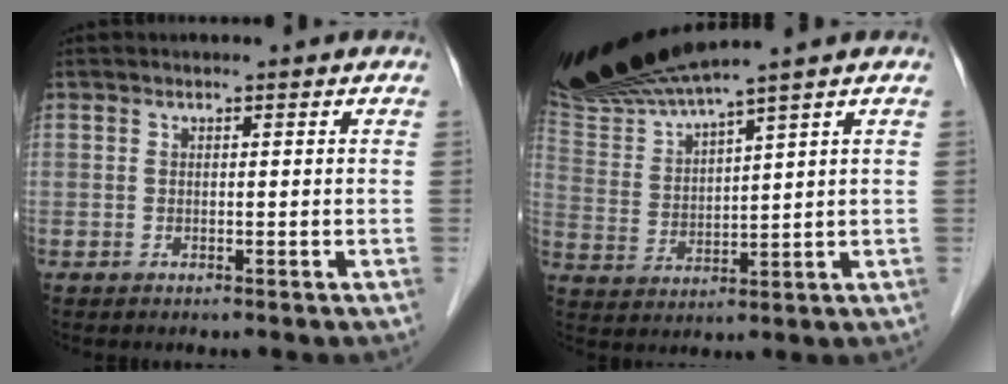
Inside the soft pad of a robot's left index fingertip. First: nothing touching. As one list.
[{"total": 10.7, "force": [9.5, -1.7, 4.6], "torque": [-0.103, -0.001, 0.193]}]